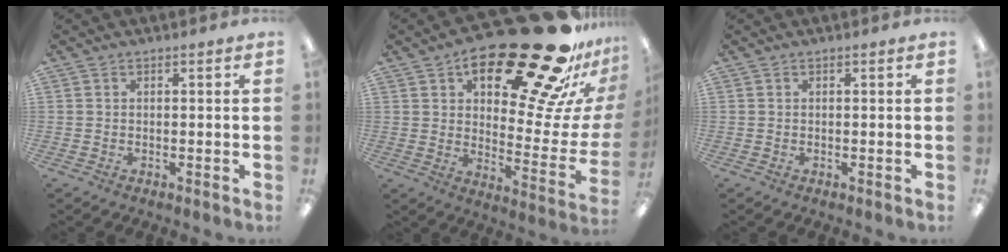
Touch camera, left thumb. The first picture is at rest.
{"total": 31.5, "force": [20.2, 12.4, 20.9], "torque": [-0.258, -0.138, 0.332]}
{"total": 0.0}